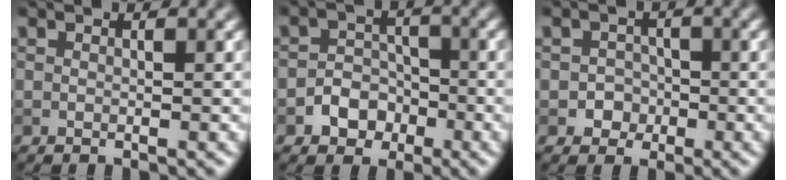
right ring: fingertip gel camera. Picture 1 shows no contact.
{"total": 3.1, "force": [-1.5, 2.5, 1.0], "torque": [-0.002, 0.006, -0.026]}
{"total": 2.0, "force": [-0.6, 1.8, 0.3], "torque": [0.009, 0.002, -0.014]}